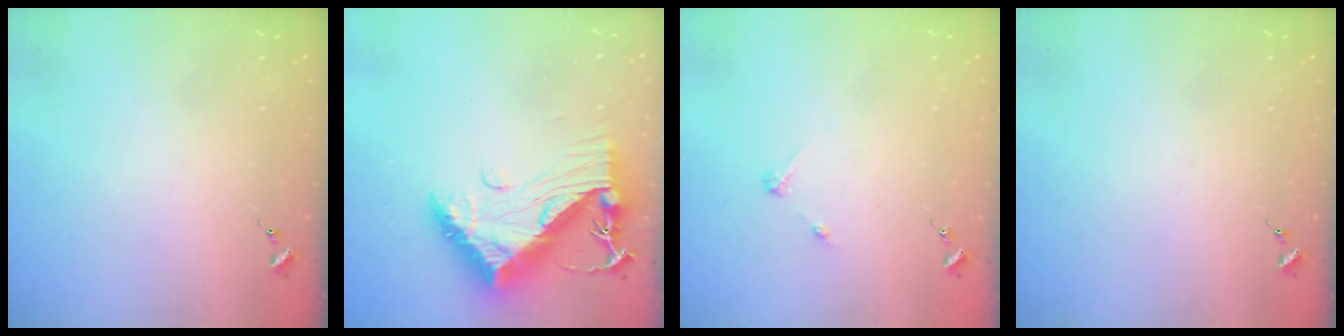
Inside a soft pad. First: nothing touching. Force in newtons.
{"total": 13.5, "press": 13.5, "slide": 1.2}
{"total": 2.7, "press": 2.7, "slide": 0.3}
{"total": 0.0}